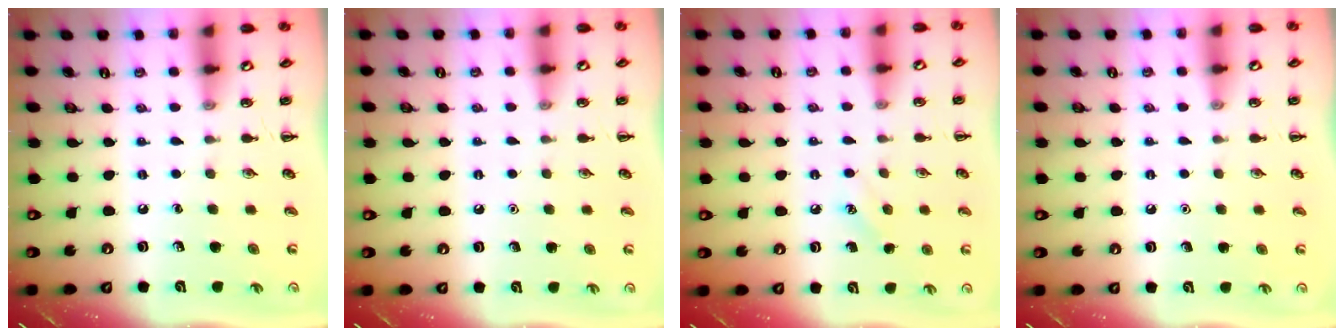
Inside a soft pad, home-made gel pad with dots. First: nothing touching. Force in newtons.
{"total": 1.6, "press": 1.6, "slide": 0.1}
{"total": 6.6, "press": 6.4, "slide": 1.8}
{"total": 1.5, "press": 1.5, "slide": 0.1}